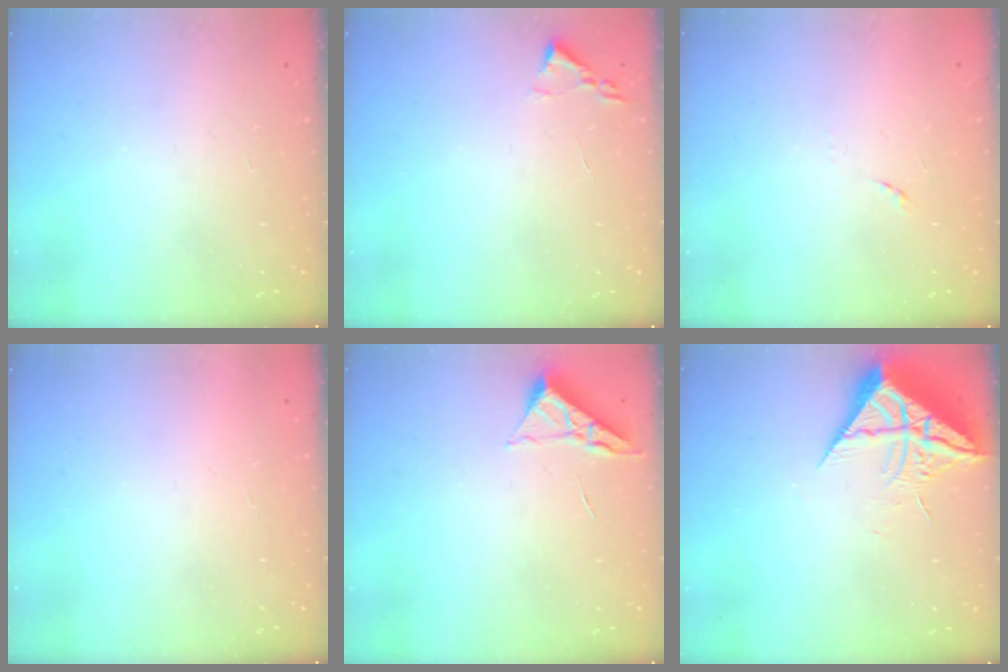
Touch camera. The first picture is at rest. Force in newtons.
{"total": 1.8, "press": 1.7, "slide": 0.2}
{"total": 5.7, "press": 5.6, "slide": 0.6}
{"total": 1.7, "press": 1.6, "slide": 0.1}
{"total": 3.8, "press": 3.8, "slide": 0.5}
{"total": 10.4, "press": 10.4, "slide": 0.8}